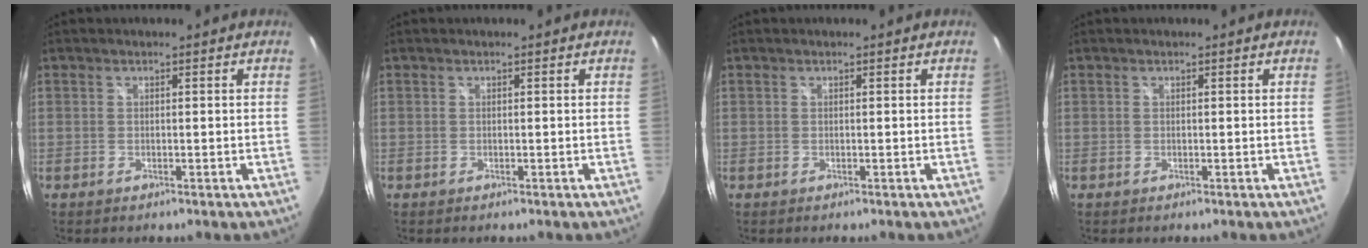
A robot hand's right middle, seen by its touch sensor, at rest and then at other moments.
{"total": 0.0}
{"total": 0.0}
{"total": 0.0}